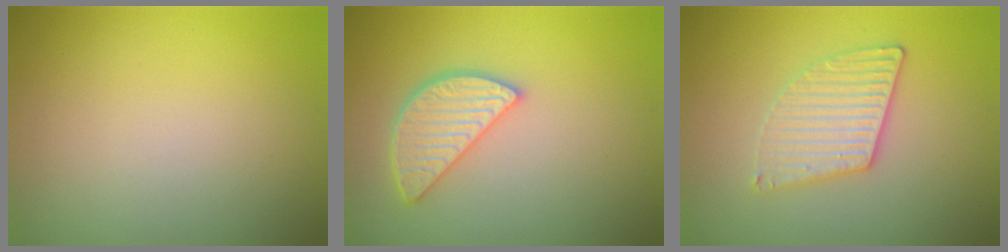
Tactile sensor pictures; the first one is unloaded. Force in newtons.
{"total": 4.1, "press": 3.5, "slide": 2.1}
{"total": 3.3, "press": 3.1, "slide": 1.0}